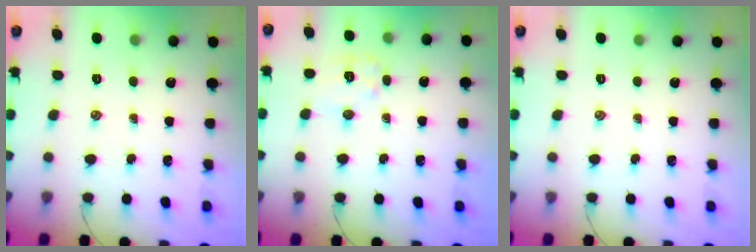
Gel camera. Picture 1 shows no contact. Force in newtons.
{"total": 7.9, "press": 7.9, "slide": 0.3}
{"total": 0.0}